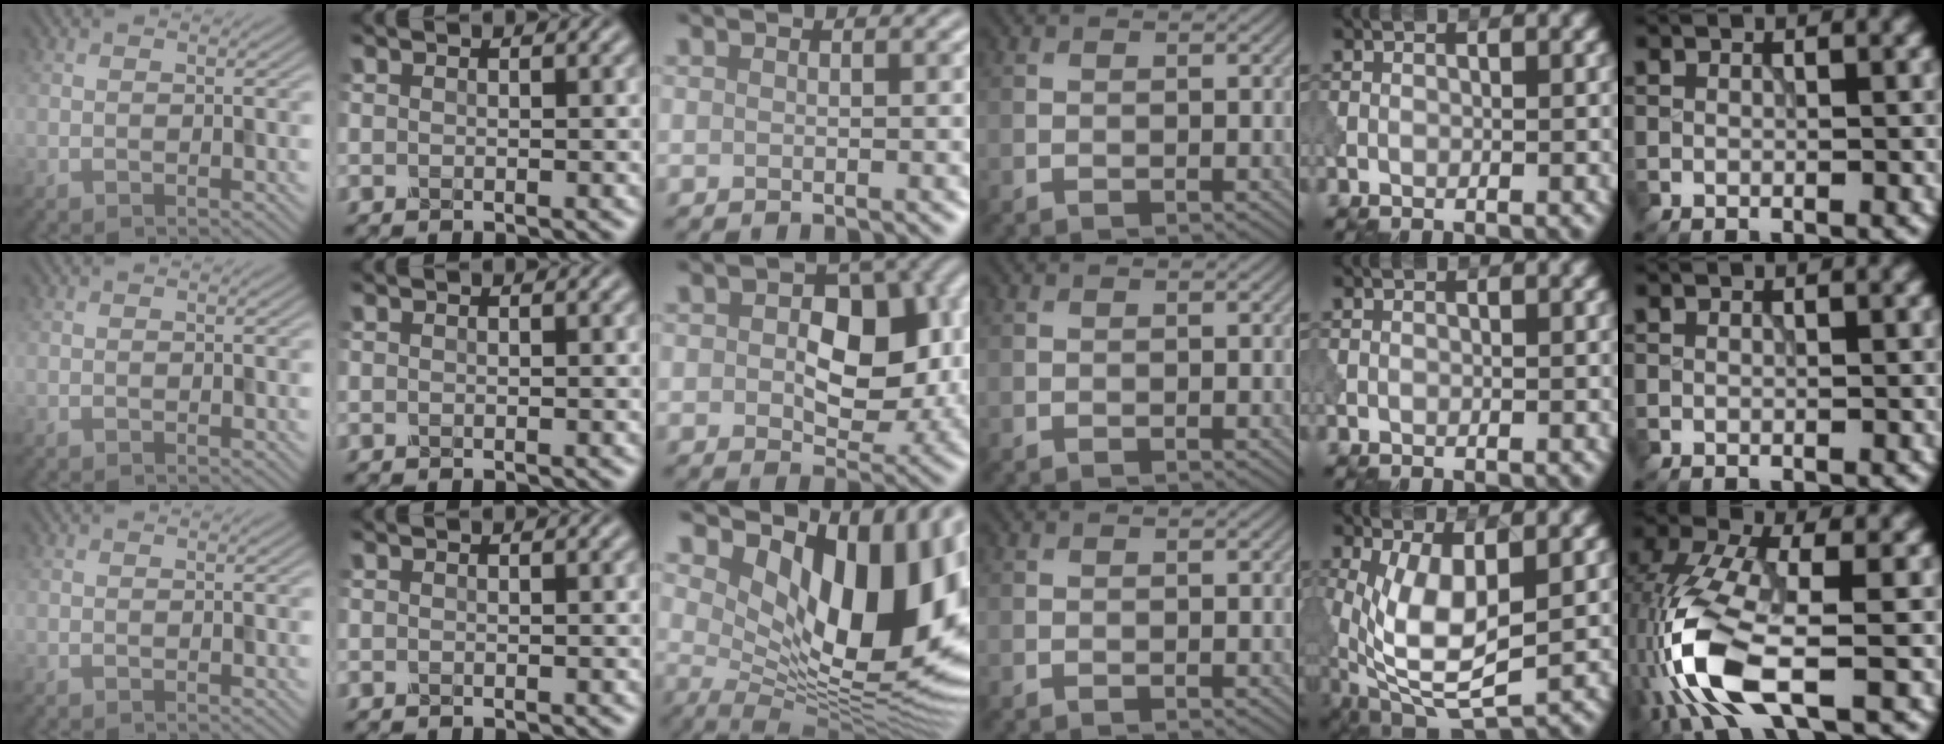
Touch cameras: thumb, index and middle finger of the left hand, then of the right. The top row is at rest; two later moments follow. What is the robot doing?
{"motion": "dispense", "object": "dispenser bottle"}